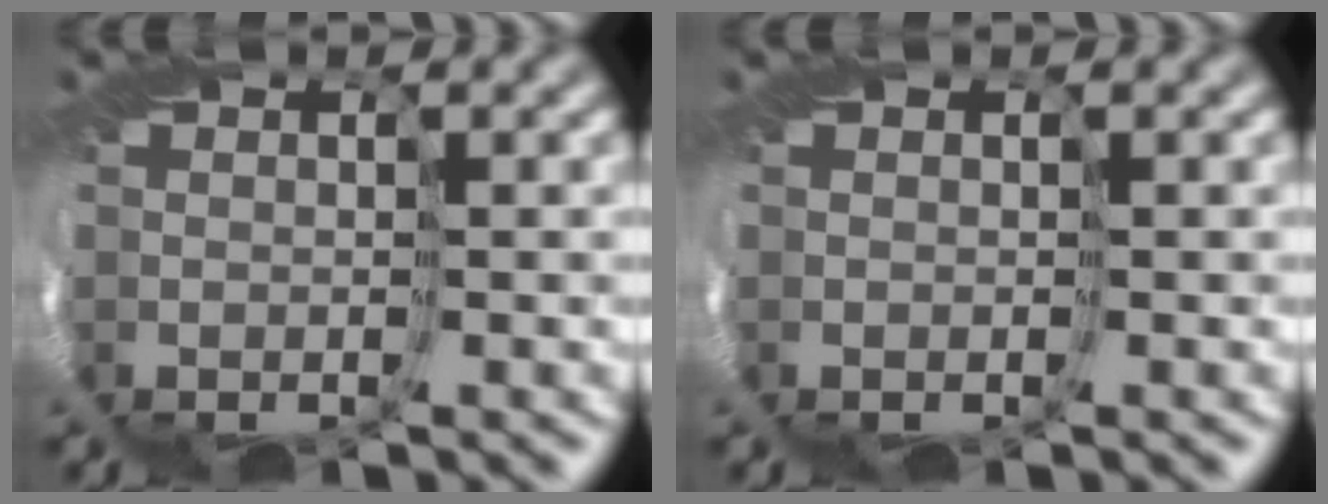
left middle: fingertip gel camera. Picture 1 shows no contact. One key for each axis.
{"total": 0.0}